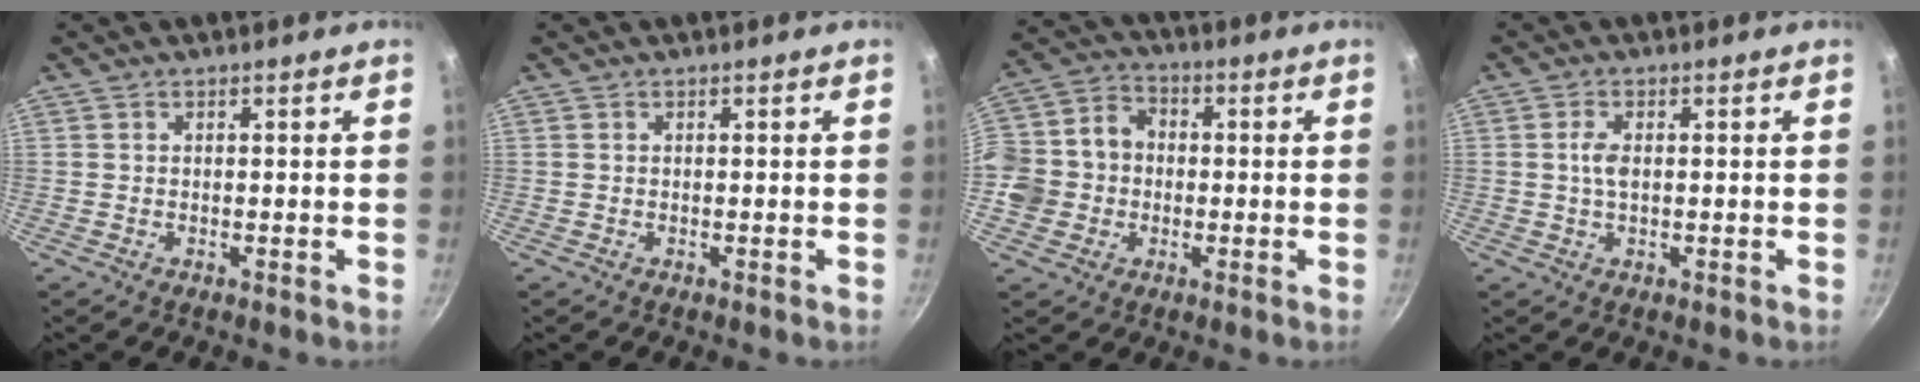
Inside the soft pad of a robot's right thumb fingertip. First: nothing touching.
{"total": 0.0}
{"total": 13.0, "force": [-1.4, 11.3, 6.2], "torque": [-0.101, 0.032, -0.039]}
{"total": 2.8, "force": [0.2, 1.5, 2.3], "torque": [-0.045, 0.004, 0.002]}